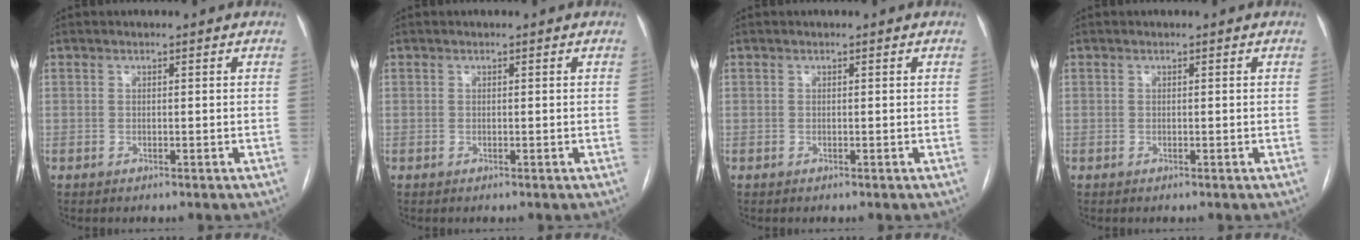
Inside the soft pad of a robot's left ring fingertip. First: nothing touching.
{"total": 0.0}
{"total": 0.0}
{"total": 0.0}